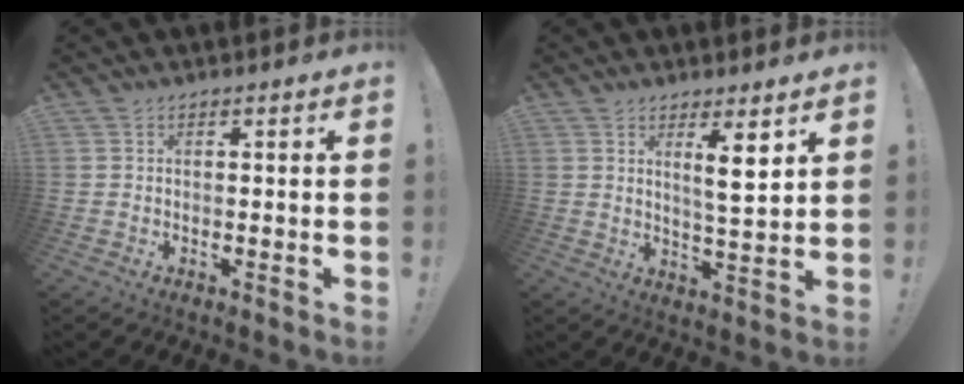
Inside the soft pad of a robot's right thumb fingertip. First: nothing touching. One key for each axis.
{"total": 7.2, "fx": 3.7, "fy": 0.7, "fz": 6.2, "tx": -0.091, "ty": -0.025, "tz": 0.052}